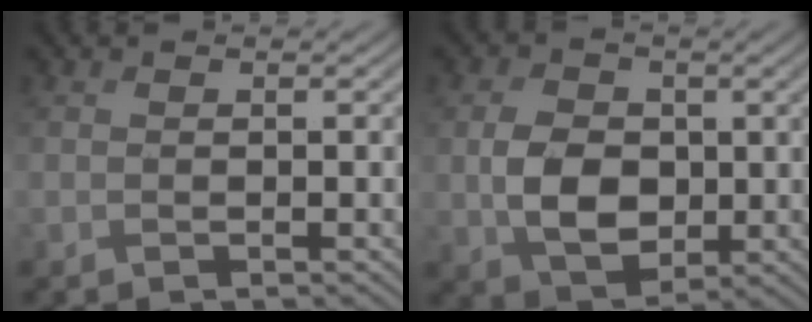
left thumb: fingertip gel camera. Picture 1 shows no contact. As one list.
[{"total": 6.5, "force": [-0.4, 5.0, 4.2], "torque": [-0.091, -0.007, -0.008]}]